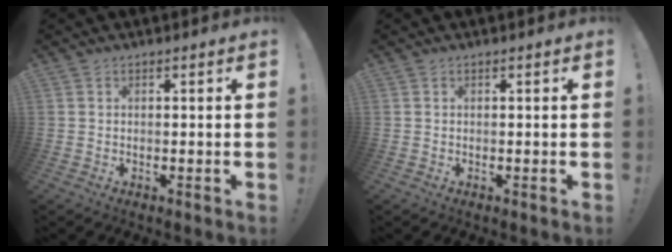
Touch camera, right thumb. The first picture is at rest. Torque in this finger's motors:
{"motor_torque": [-0.11, -0.14, 0.10, 0.00, 0.07]}